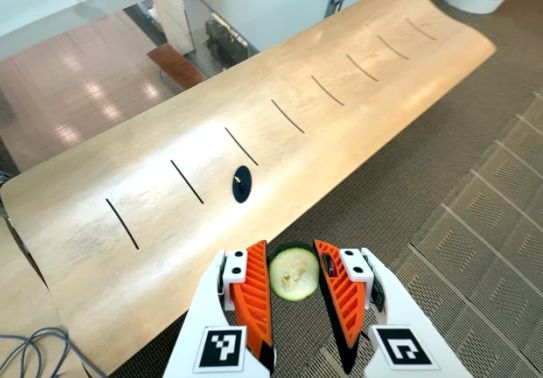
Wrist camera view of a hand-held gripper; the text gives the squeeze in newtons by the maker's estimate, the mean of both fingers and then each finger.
{"total": 8.3, "left": 8.4, "right": 8.2}